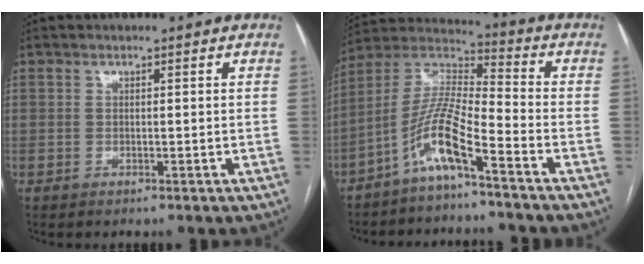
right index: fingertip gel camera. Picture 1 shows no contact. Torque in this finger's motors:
{"motor_torque": [0.89, -0.76, 0.10, 0.01]}